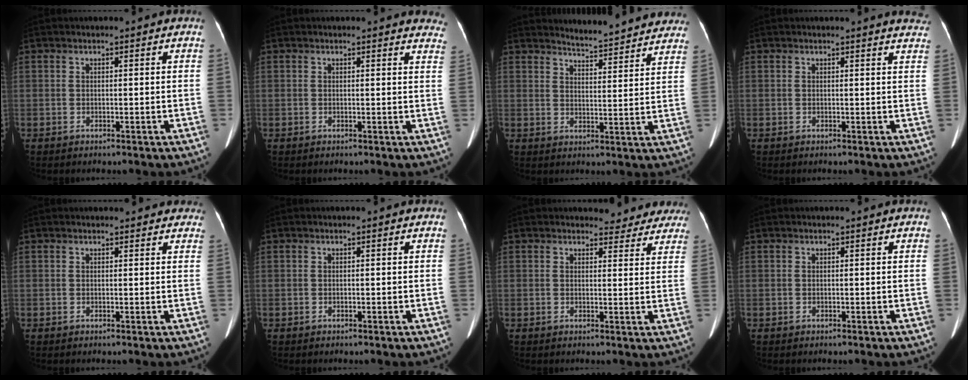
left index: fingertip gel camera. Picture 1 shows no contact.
{"total": 6.7, "force": [6.4, 1.8, 1.0], "torque": [0.024, -0.018, 0.031]}
{"total": 12.1, "force": [11.7, 1.6, 2.7], "torque": [-0.028, -0.009, 0.134]}
{"total": 4.3, "force": [4.1, 0.5, 0.9], "torque": [-0.007, -0.016, 0.019]}
{"total": 5.7, "force": [5.1, 2.1, 1.4], "torque": [-0.001, 0.012, 0.044]}
{"total": 0.0}
{"total": 6.5, "force": [6.1, 2.4, 0.2], "torque": [0.023, -0.009, 0.046]}
{"total": 0.0}